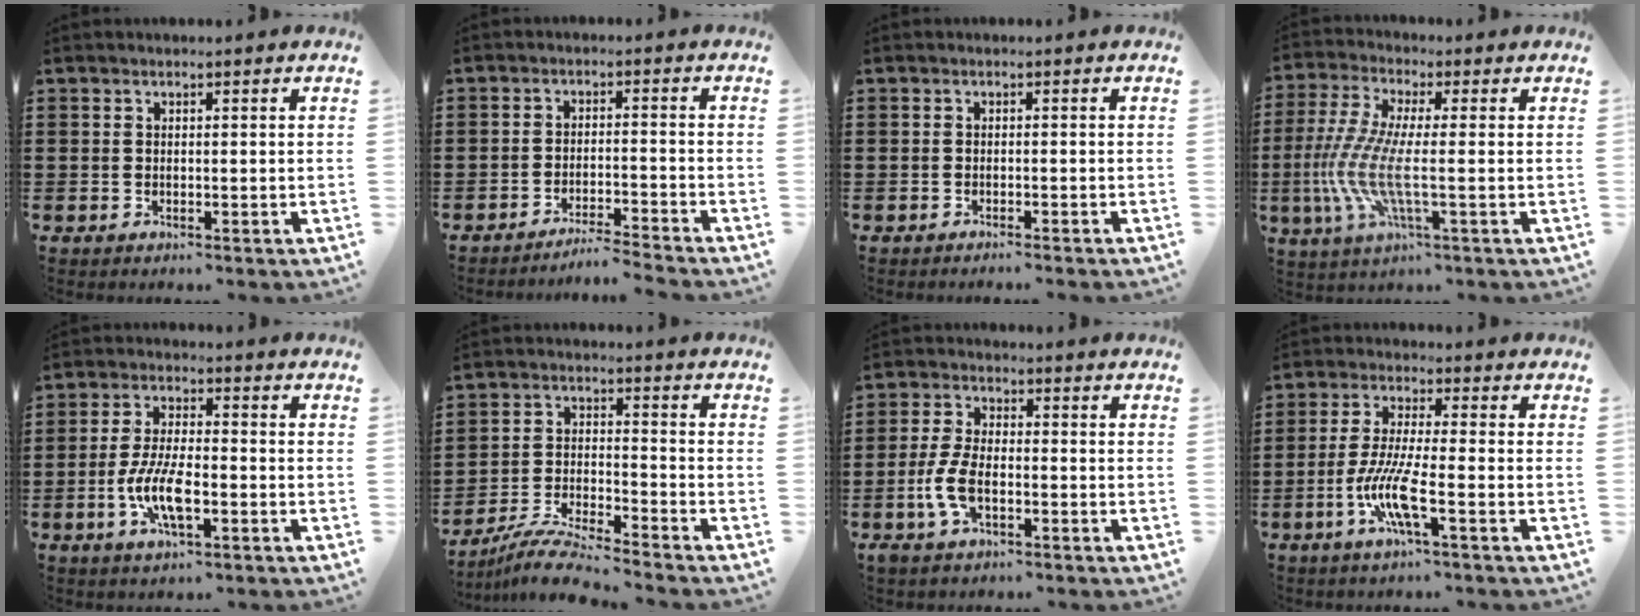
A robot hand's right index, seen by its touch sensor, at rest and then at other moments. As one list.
[{"total": 3.5, "force": [-3.4, -0.7, 0.5], "torque": [-0.012, -0.007, -0.069]}, {"total": 0.9, "force": [-0.8, -0.3, 0.1], "torque": [-0.004, -0.002, -0.015]}, {"total": 9.5, "force": [-2.0, 2.1, 9.1], "torque": [-0.220, -0.026, -0.046]}, {"total": 8.0, "force": [-2.6, 2.7, 7.1], "torque": [-0.158, -0.011, -0.052]}, {"total": 7.0, "force": [-6.7, -0.3, 2.1], "torque": [-0.048, -0.003, -0.132]}, {"total": 6.2, "force": [-2.0, 2.7, 5.2], "torque": [-0.125, -0.007, -0.043]}, {"total": 8.3, "force": [-3.3, 0.8, 7.6], "torque": [-0.165, -0.017, -0.067]}]